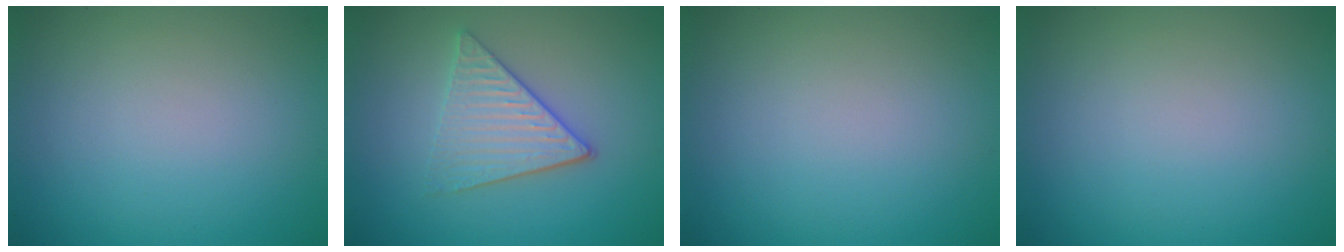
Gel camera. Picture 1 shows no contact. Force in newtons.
{"total": 3.9, "press": 3.4, "slide": 2.0}
{"total": 0.0}
{"total": 0.0}